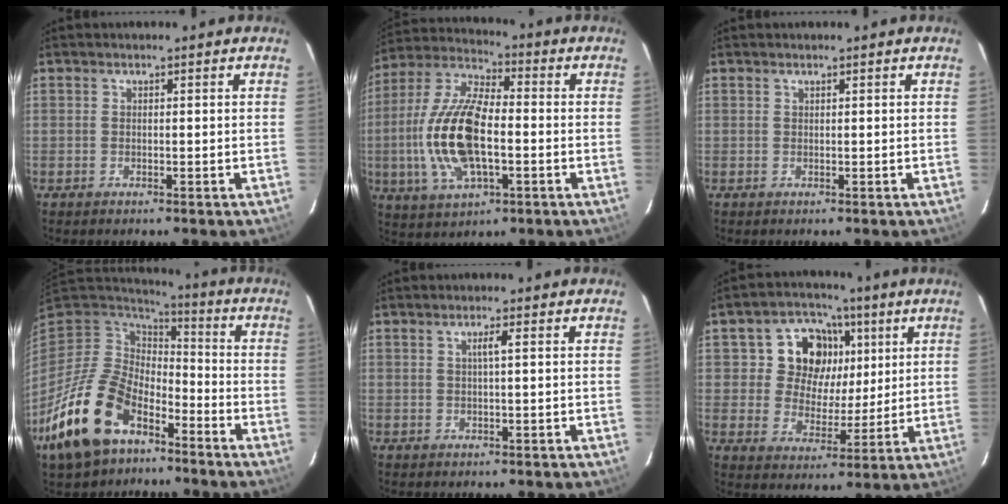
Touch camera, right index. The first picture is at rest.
{"total": 17.6, "force": [-2.7, 7.8, 15.6], "torque": [-0.329, 0.002, -0.052]}
{"total": 0.0}
{"total": 20.1, "force": [-11.4, 11.7, 11.7], "torque": [-0.257, -0.017, -0.197]}
{"total": 1.6, "force": [0.4, -0.3, 1.5], "torque": [-0.028, 0.002, 0.006]}
{"total": 11.6, "force": [3.8, 10.0, 4.5], "torque": [-0.097, 0.016, 0.061]}